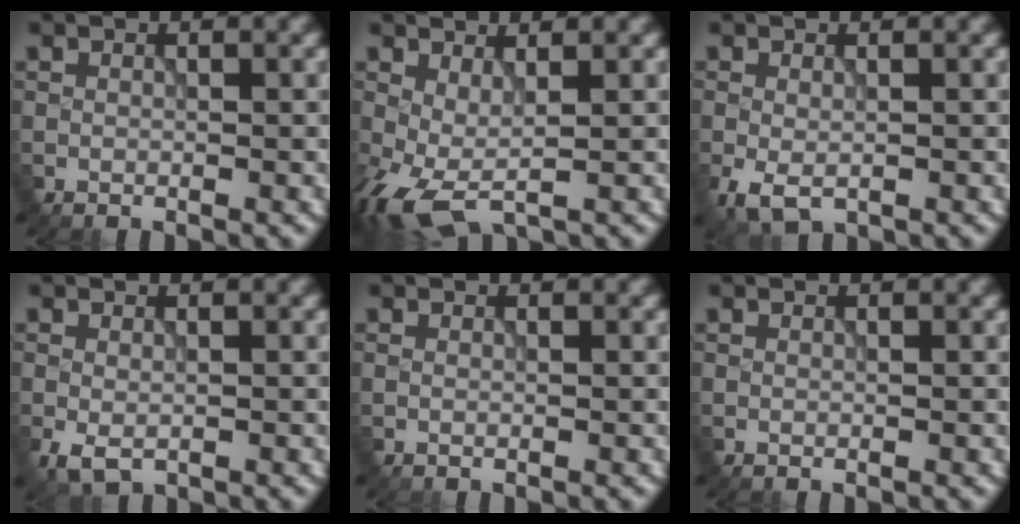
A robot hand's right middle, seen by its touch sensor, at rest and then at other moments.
{"total": 4.1, "force": [-1.0, 1.6, 3.6], "torque": [-0.087, -0.006, -0.023]}
{"total": 2.7, "force": [-1.0, 1.6, 1.9], "torque": [-0.045, -0.012, -0.017]}
{"total": 2.1, "force": [-0.9, 1.2, 1.5], "torque": [-0.033, -0.012, -0.014]}
{"total": 0.0}
{"total": 0.0}